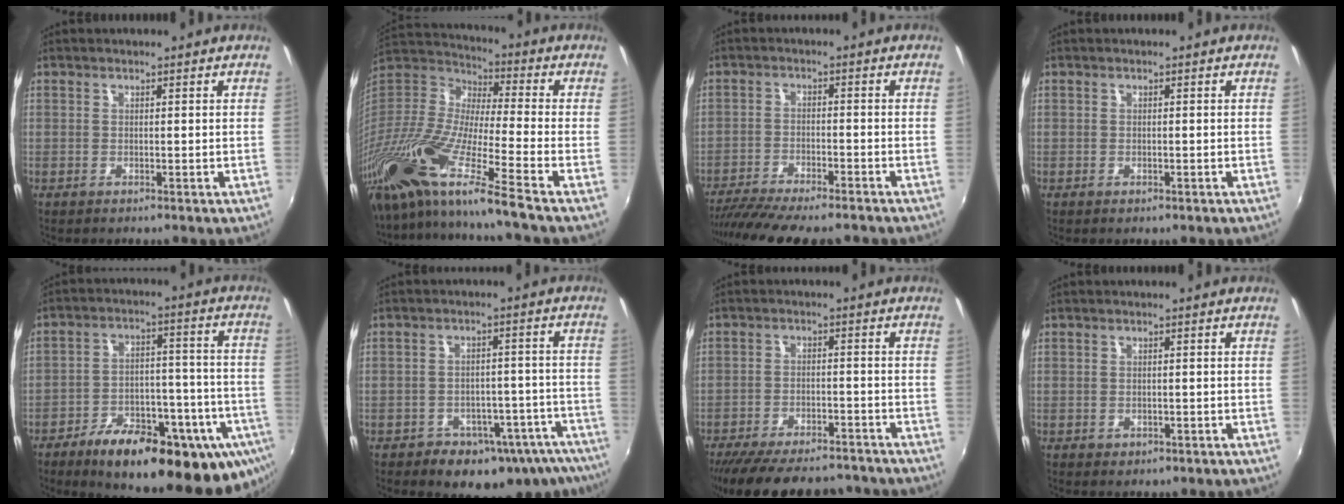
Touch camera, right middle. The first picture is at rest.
{"total": 23.9, "force": [-17.7, -0.2, 16.1], "torque": [-0.288, -0.065, -0.340]}
{"total": 14.4, "force": [-12.2, 2.5, 7.1], "torque": [-0.150, -0.042, -0.192]}
{"total": 1.1, "force": [-0.6, 0.8, 0.5], "torque": [-0.010, -0.006, -0.011]}
{"total": 27.8, "force": [-16.9, 11.0, 19.1], "torque": [-0.277, -0.012, -0.226]}
{"total": 14.2, "force": [-9.4, 8.5, 6.4], "torque": [-0.107, 0.016, -0.103]}
{"total": 19.6, "force": [-16.4, 6.5, 8.6], "torque": [-0.179, -0.021, -0.226]}
{"total": 2.3, "force": [-0.9, 1.8, 1.1], "torque": [-0.021, -0.007, -0.011]}